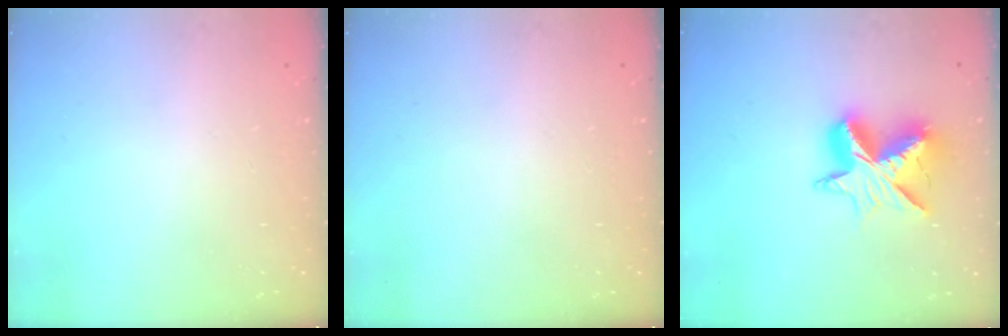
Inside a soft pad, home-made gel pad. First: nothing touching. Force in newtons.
{"total": 0.0}
{"total": 12.1, "press": 12.0, "slide": 1.0}